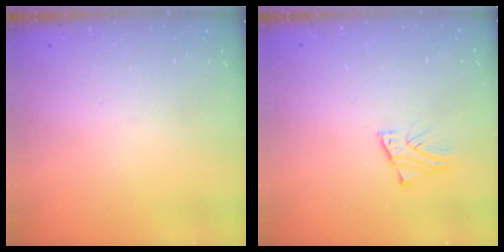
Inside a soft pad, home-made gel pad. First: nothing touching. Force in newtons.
{"total": 1.9, "press": 1.9, "slide": 0.1}